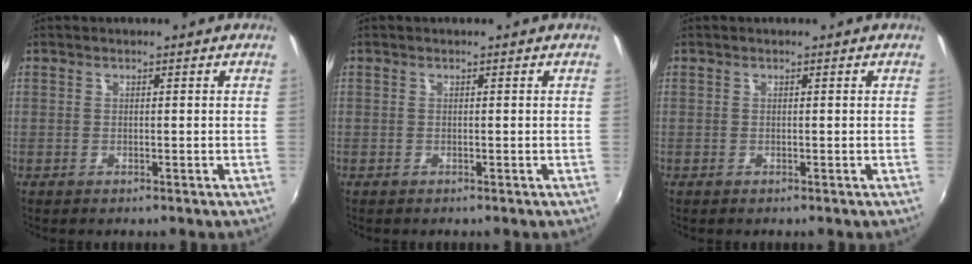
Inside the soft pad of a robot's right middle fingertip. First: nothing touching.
{"total": 0.0}
{"total": 0.0}